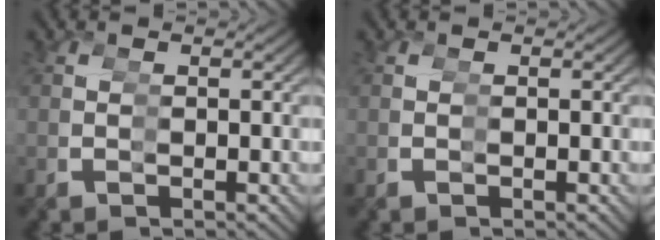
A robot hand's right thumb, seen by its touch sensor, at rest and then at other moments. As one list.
[{"total": 0.0}]